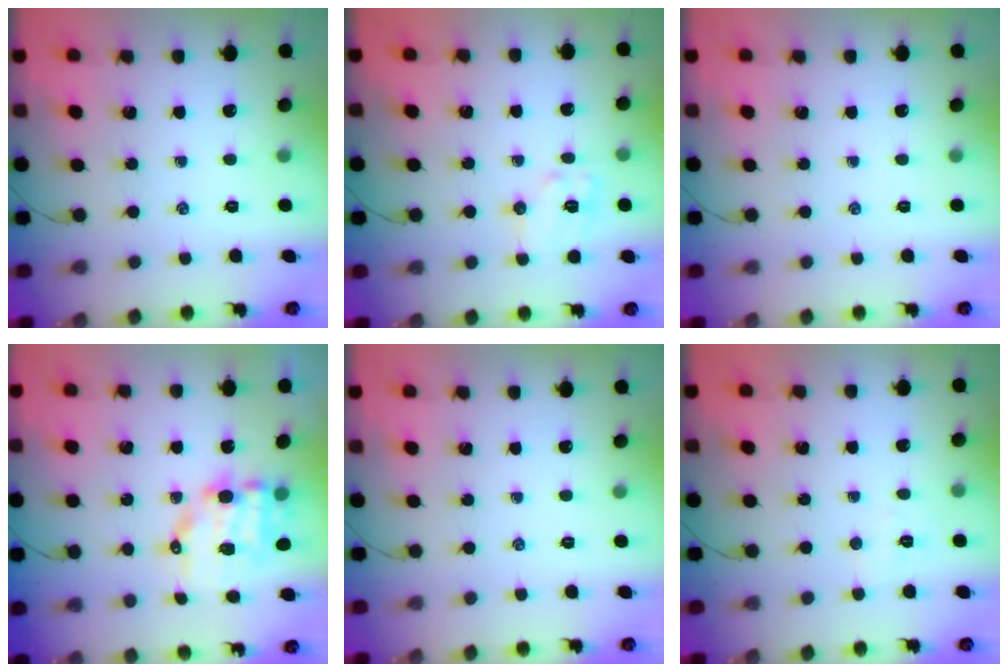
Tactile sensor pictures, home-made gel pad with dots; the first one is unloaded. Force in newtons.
{"total": 10.0, "press": 10.0, "slide": 0.5}
{"total": 0.0}
{"total": 9.9, "press": 9.6, "slide": 2.3}
{"total": 0.0}
{"total": 3.8, "press": 3.7, "slide": 0.9}